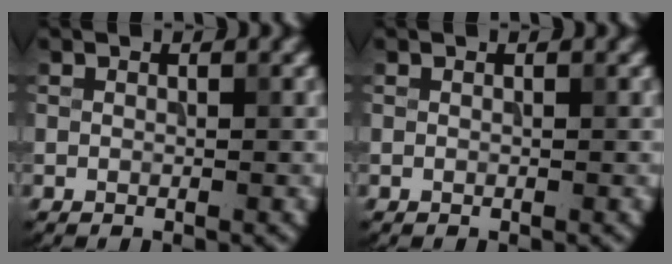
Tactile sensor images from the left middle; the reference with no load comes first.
{"total": 0.0}